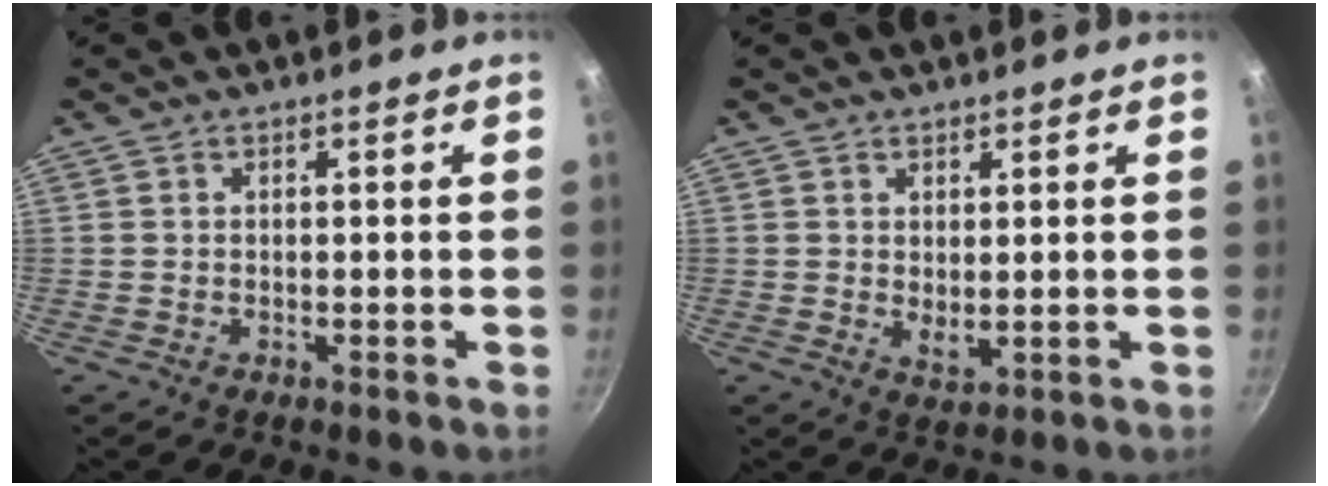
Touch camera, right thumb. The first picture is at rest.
{"total": 2.7, "force": [1.1, 1.2, 2.2], "torque": [-0.033, -0.019, 0.019]}